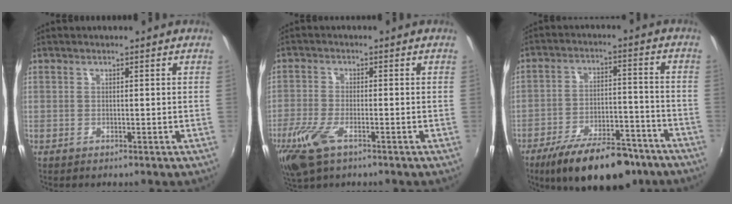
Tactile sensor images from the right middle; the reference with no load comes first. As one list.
[{"total": 8.9, "force": [-4.9, 3.6, 6.6], "torque": [-0.159, -0.028, -0.093]}, {"total": 18.8, "force": [-14.1, 6.8, 10.5], "torque": [-0.186, -0.017, -0.204]}]